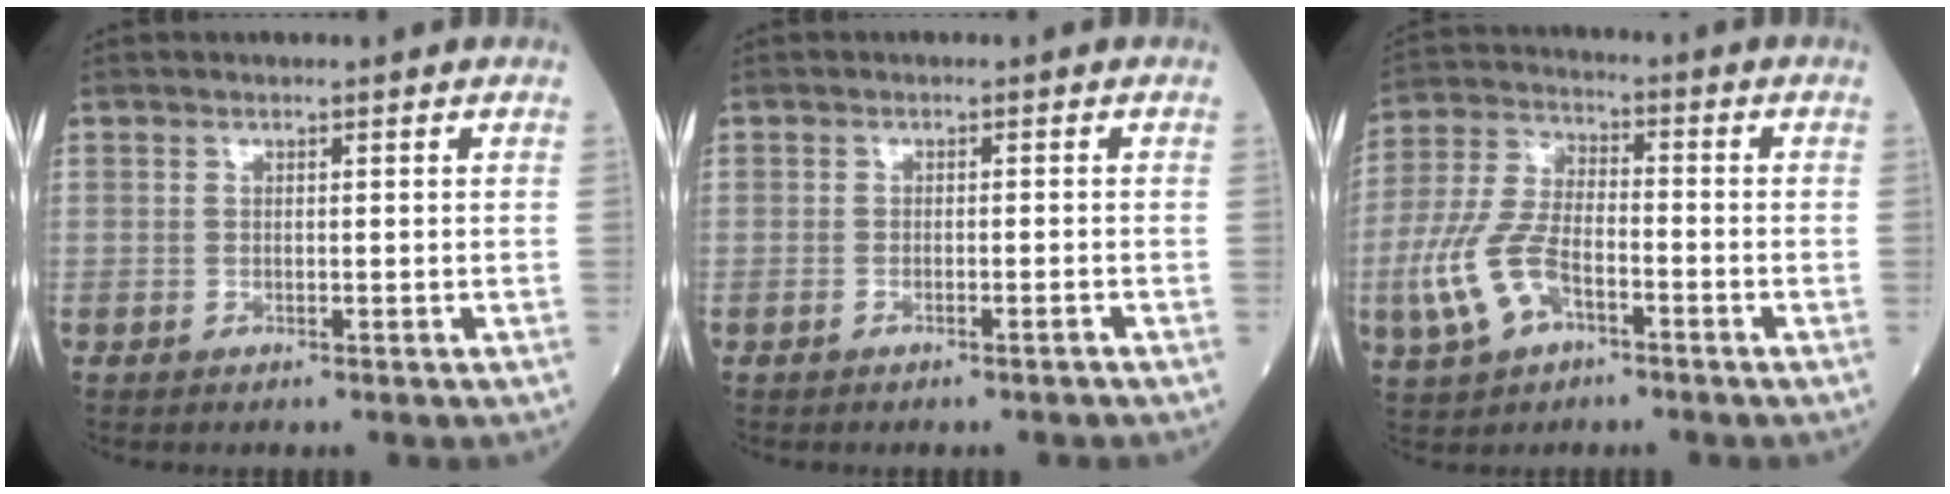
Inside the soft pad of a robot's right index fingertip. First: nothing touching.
{"total": 0.9, "force": [-0.8, -0.1, 0.6], "torque": [-0.015, 0.000, -0.010]}
{"total": 10.5, "force": [-4.0, 5.2, 8.1], "torque": [-0.198, 0.004, -0.076]}